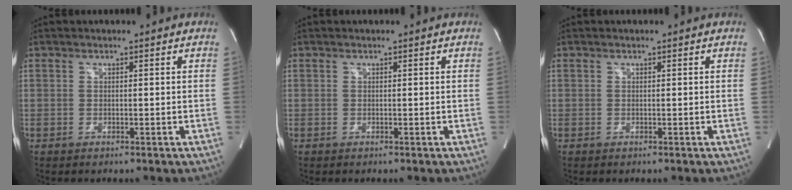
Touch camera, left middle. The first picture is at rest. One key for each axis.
{"total": 0.0}
{"total": 0.0}